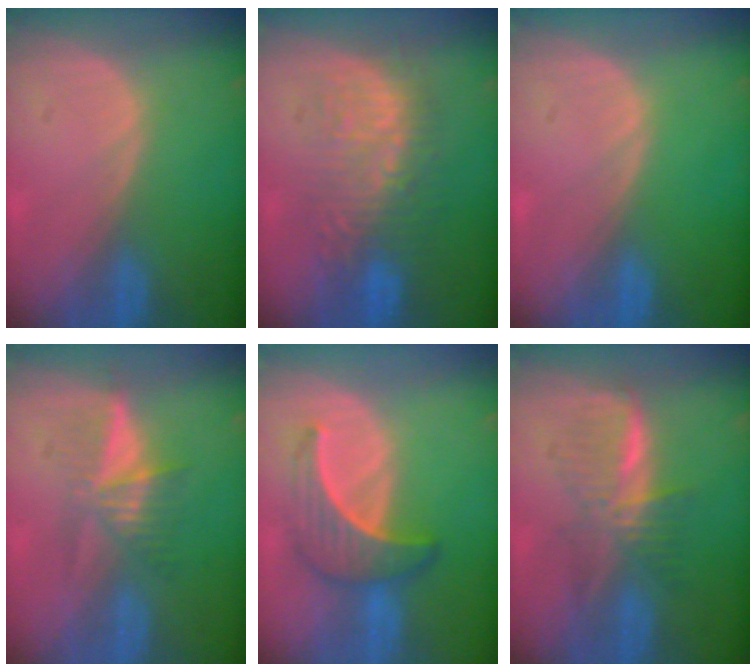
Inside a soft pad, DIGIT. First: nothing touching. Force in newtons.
{"total": 9.0, "press": 8.8, "slide": 1.6}
{"total": 0.0}
{"total": 5.2, "press": 4.8, "slide": 1.8}
{"total": 6.6, "press": 6.3, "slide": 2.2}
{"total": 5.9, "press": 5.8, "slide": 1.1}